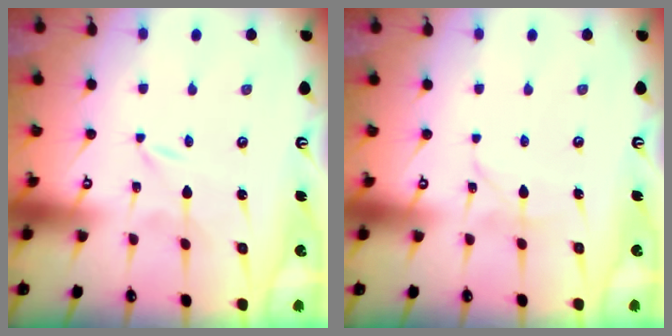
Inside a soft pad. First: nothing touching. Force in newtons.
{"total": 2.9, "press": 2.9, "slide": 0.3}